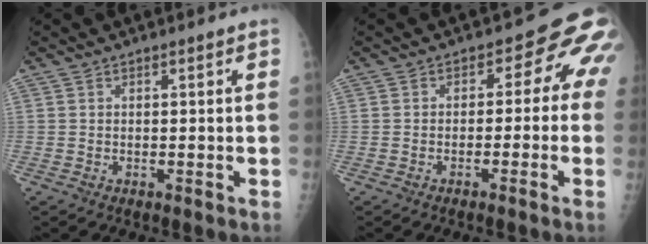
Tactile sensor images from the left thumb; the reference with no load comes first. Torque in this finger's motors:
{"motor_torque": [0.34, 1.65, 0.39, 0.24, 0.03]}